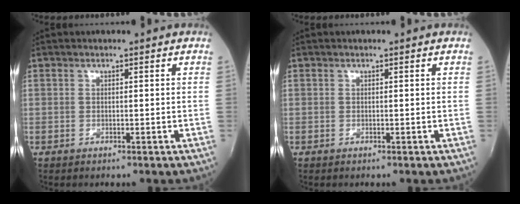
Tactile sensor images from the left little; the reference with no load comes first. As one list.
[{"total": 0.0}]